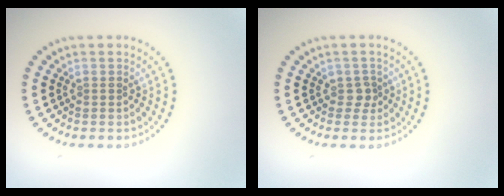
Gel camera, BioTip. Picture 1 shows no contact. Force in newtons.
{"total": 1.3, "press": 1.0, "slide": 0.8}